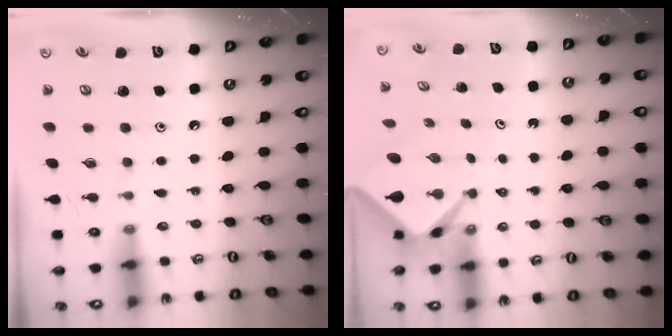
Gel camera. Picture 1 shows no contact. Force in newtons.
{"total": 2.5, "press": 2.5, "slide": 0.2}